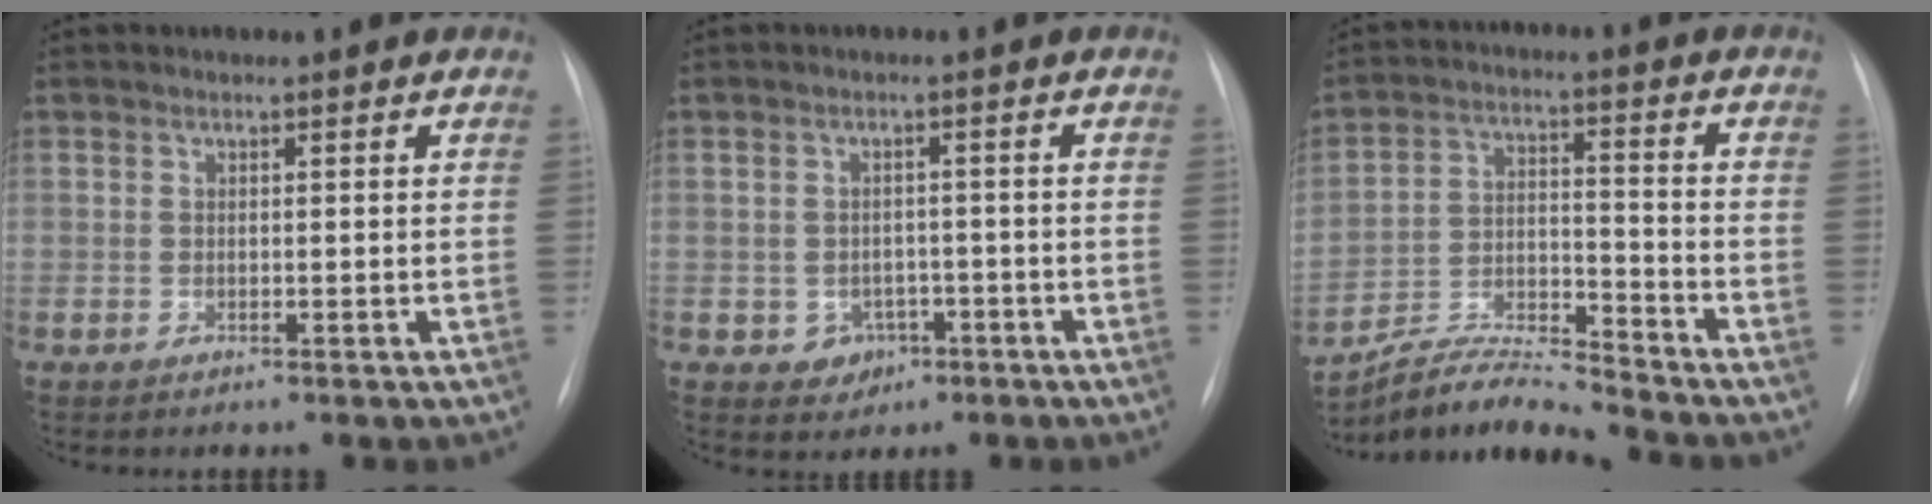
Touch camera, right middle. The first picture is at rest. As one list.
[{"total": 3.6, "force": [-1.5, 3.2, 1.1], "torque": [-0.007, 0.010, -0.011]}, {"total": 9.3, "force": [-9.2, -1.0, 1.4], "torque": [-0.033, 0.017, -0.169]}]